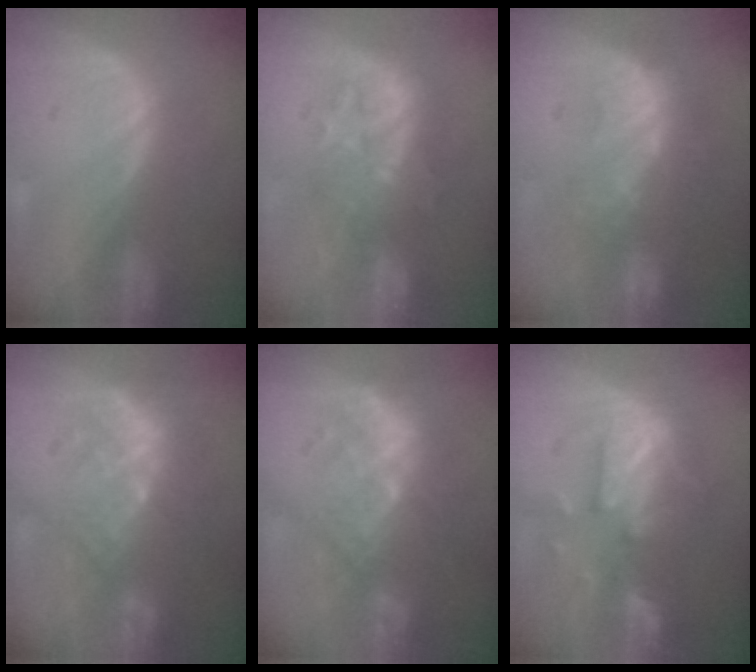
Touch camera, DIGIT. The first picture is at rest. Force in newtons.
{"total": 8.2, "press": 8.2, "slide": 0.9}
{"total": 9.1, "press": 8.7, "slide": 2.6}
{"total": 9.3, "press": 8.9, "slide": 2.6}
{"total": 9.0, "press": 8.6, "slide": 2.4}
{"total": 9.7, "press": 8.8, "slide": 4.0}